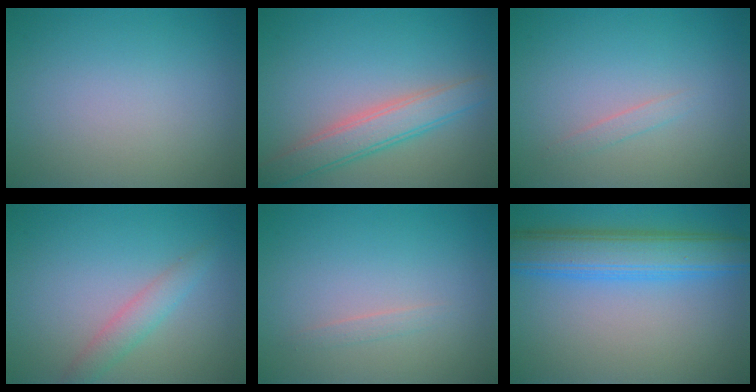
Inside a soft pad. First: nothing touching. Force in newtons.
{"total": 4.0, "press": 4.0, "slide": 0.1}
{"total": 0.9, "press": 0.9, "slide": 0.1}
{"total": 2.1, "press": 2.1, "slide": 0.0}
{"total": 0.7, "press": 0.7, "slide": 0.1}
{"total": 6.5, "press": 6.5, "slide": 0.1}